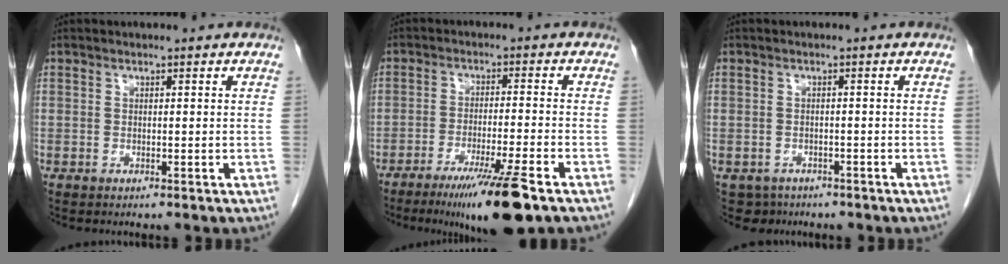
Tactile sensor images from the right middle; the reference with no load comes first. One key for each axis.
{"total": 10.8, "fx": -7.2, "fy": -0.6, "fz": 8.1, "tx": -0.131, "ty": -0.031, "tz": -0.119}
{"total": 3.4, "fx": -2.4, "fy": 2.4, "fz": 0.0, "tx": -0.002, "ty": 0.004, "tz": -0.035}